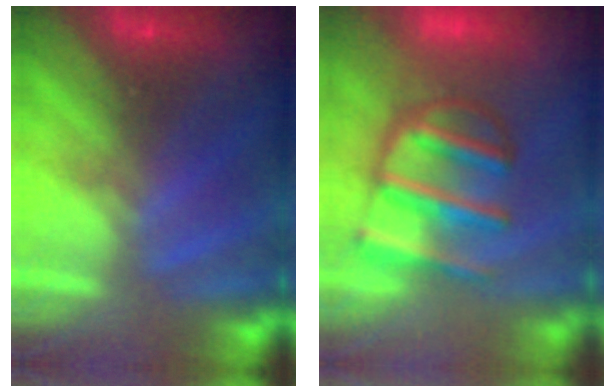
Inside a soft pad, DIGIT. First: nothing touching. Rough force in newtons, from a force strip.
{"total": 8.3}